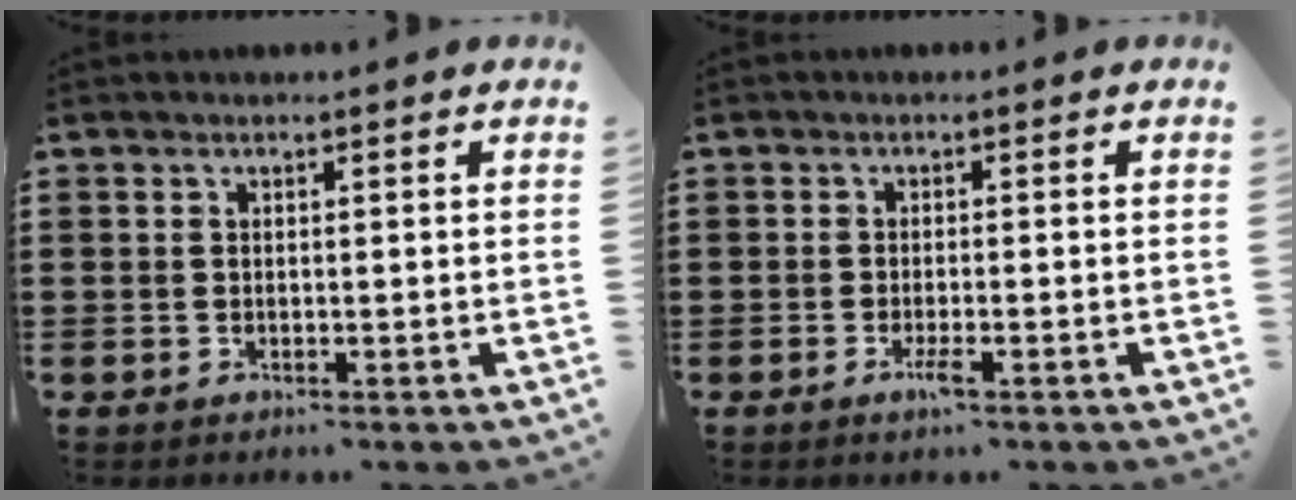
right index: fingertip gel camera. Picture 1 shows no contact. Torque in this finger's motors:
{"motor_torque": [0.31, -0.14, 0.05, 0.01]}